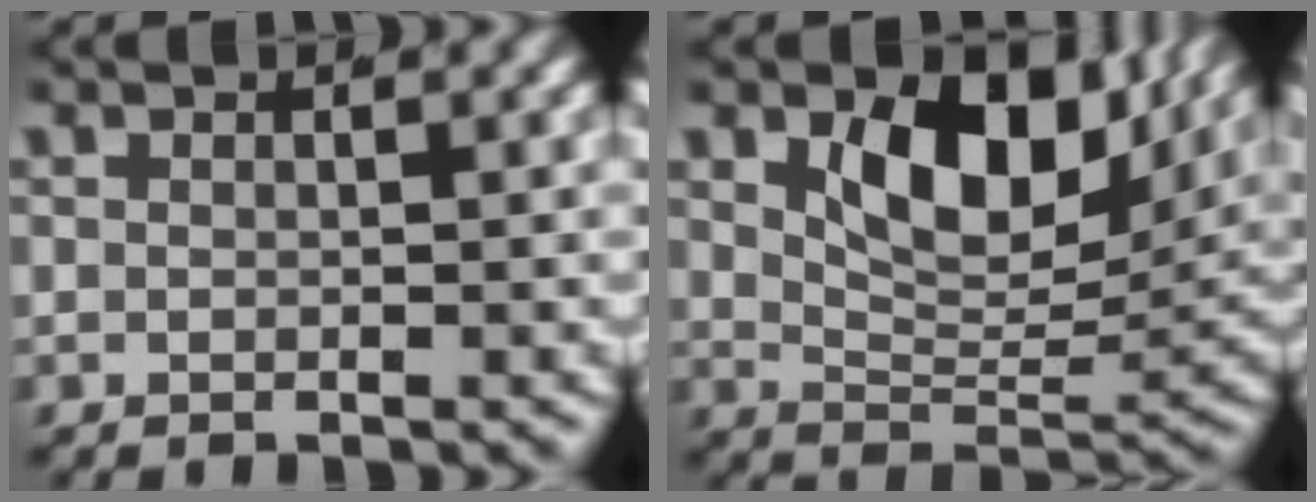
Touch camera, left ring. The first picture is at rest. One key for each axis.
{"total": 8.5, "fx": 4.4, "fy": 4.0, "fz": 6.0, "tx": -0.106, "ty": -0.012, "tz": 0.075}